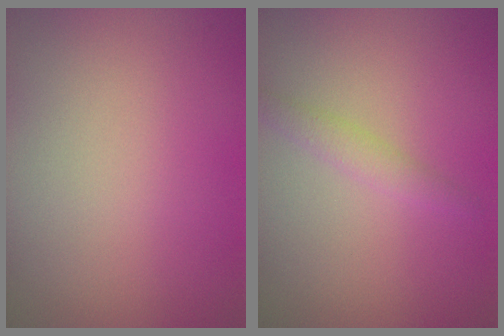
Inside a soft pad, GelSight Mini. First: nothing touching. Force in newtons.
{"total": 1.4, "press": 1.4, "slide": 0.1}